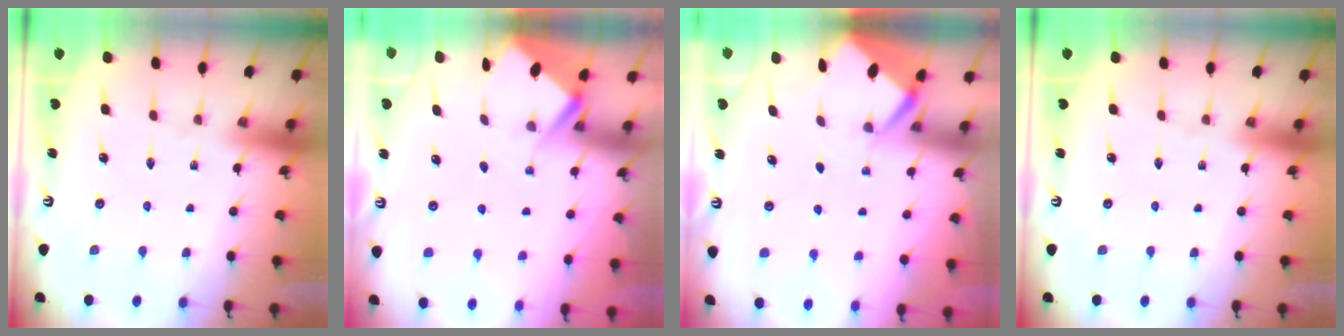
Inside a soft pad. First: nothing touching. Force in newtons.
{"total": 2.7, "press": 2.7, "slide": 0.4}
{"total": 2.7, "press": 2.7, "slide": 0.3}
{"total": 0.0}